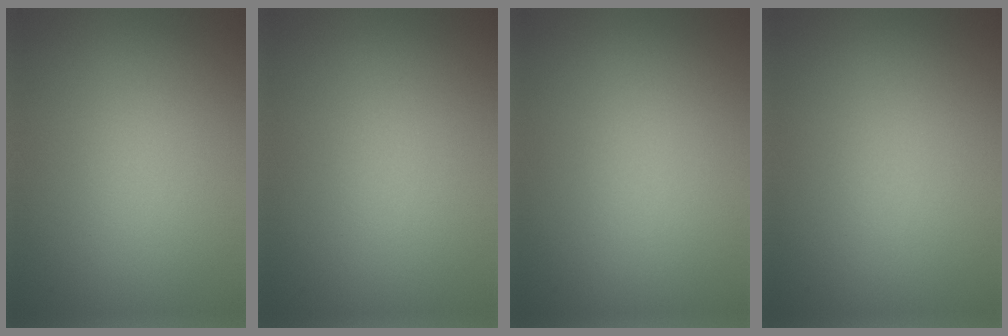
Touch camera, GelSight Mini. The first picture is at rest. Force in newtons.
{"total": 0.0}
{"total": 0.0}
{"total": 0.0}